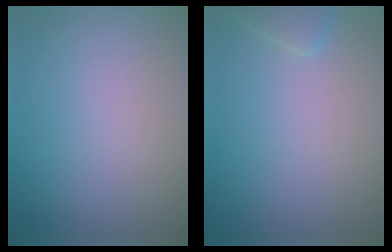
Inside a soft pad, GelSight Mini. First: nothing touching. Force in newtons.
{"total": 1.5, "press": 1.5, "slide": 0.1}